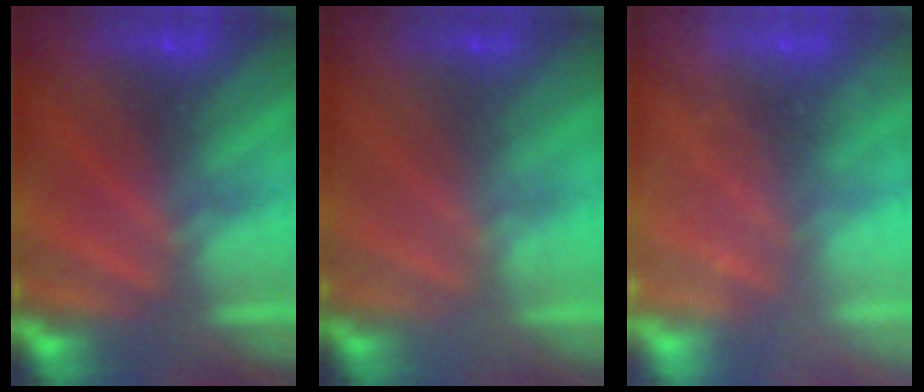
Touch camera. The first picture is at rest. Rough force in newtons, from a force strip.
{"total": 2.2}
{"total": 2.3}